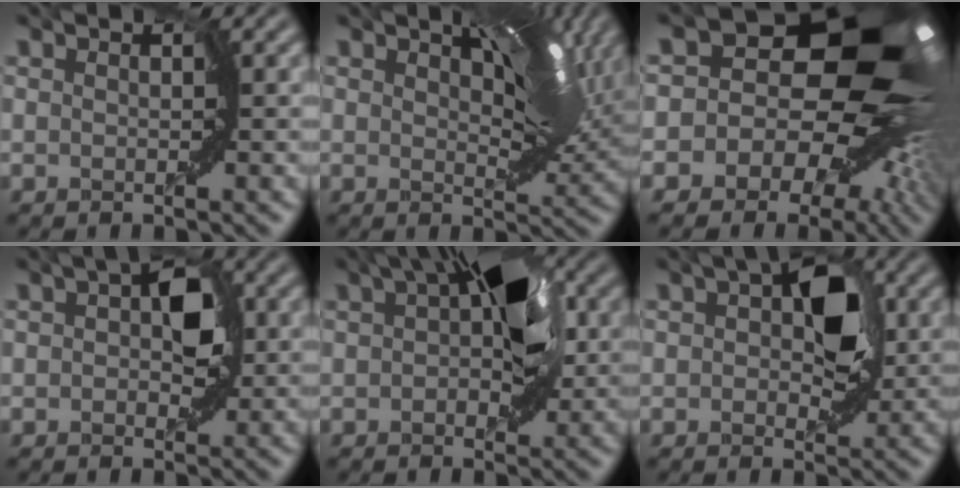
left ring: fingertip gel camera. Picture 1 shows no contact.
{"total": 6.0, "force": [3.1, 2.3, 4.6], "torque": [-0.084, 0.001, 0.050]}
{"total": 19.8, "force": [2.3, 14.7, 13.1], "torque": [-0.171, 0.061, -0.001]}
{"total": 3.1, "force": [0.6, 1.7, 2.5], "torque": [-0.035, 0.004, 0.007]}
{"total": 6.1, "force": [1.6, 2.8, 5.2], "torque": [-0.070, 0.018, 0.020]}
{"total": 4.5, "force": [0.9, 2.5, 3.7], "torque": [-0.049, 0.006, 0.013]}